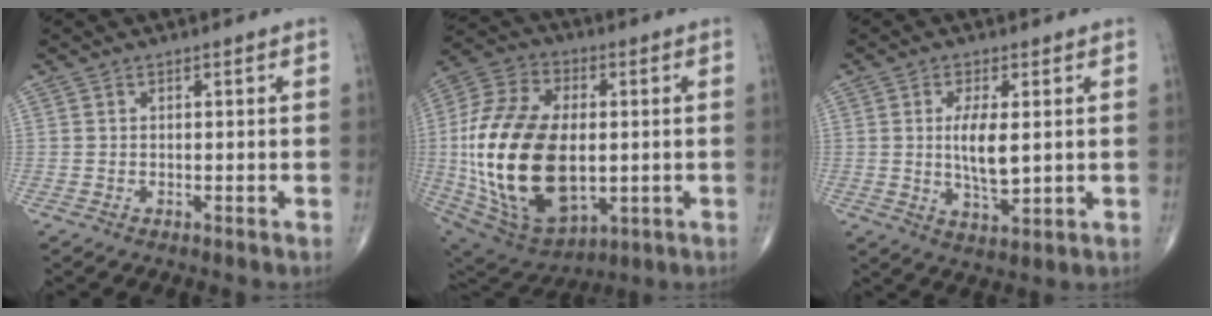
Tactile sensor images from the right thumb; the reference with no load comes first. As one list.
[{"total": 28.0, "force": [-1.5, 16.5, 22.5], "torque": [-0.448, -0.004, -0.005]}, {"total": 7.5, "force": [0.8, 2.8, 6.9], "torque": [-0.125, -0.017, 0.018]}]